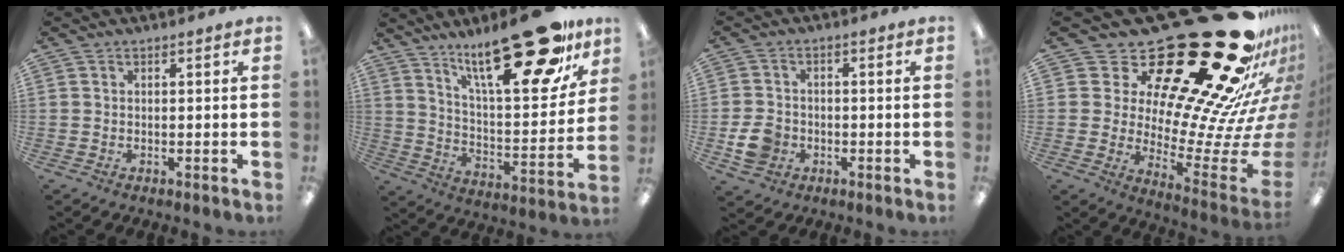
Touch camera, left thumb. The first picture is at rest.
{"total": 25.8, "force": [18.5, 7.8, 16.3], "torque": [-0.221, -0.121, 0.296]}
{"total": 6.3, "force": [-1.9, 5.2, 3.0], "torque": [-0.045, 0.006, -0.032]}
{"total": 37.8, "force": [22.8, 14.0, 26.7], "torque": [-0.336, -0.230, 0.440]}